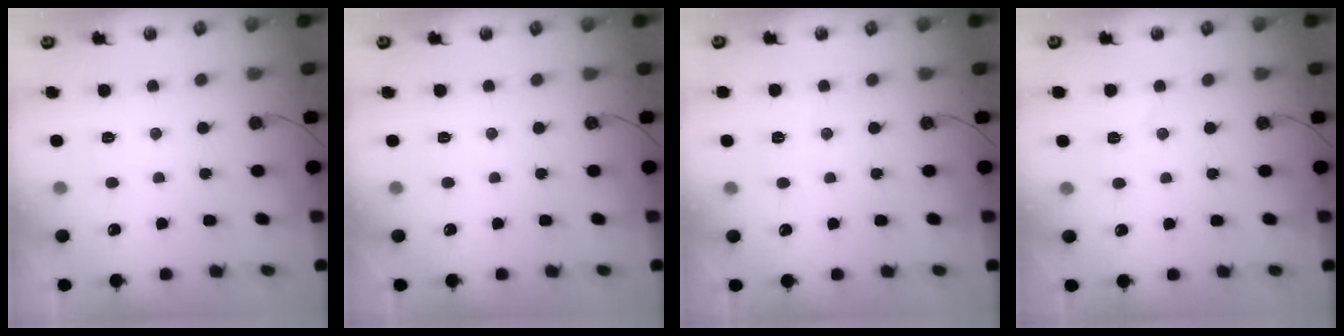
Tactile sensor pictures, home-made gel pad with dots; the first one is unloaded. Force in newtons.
{"total": 0.0}
{"total": 4.3, "press": 4.1, "slide": 1.4}
{"total": 4.8, "press": 4.2, "slide": 2.3}